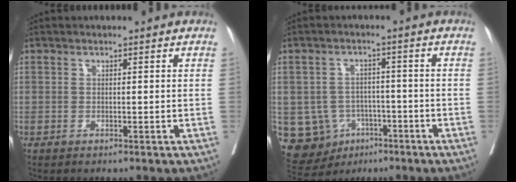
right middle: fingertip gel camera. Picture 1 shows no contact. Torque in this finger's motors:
{"motor_torque": [0.75, -0.81, 0.23, 0.01]}